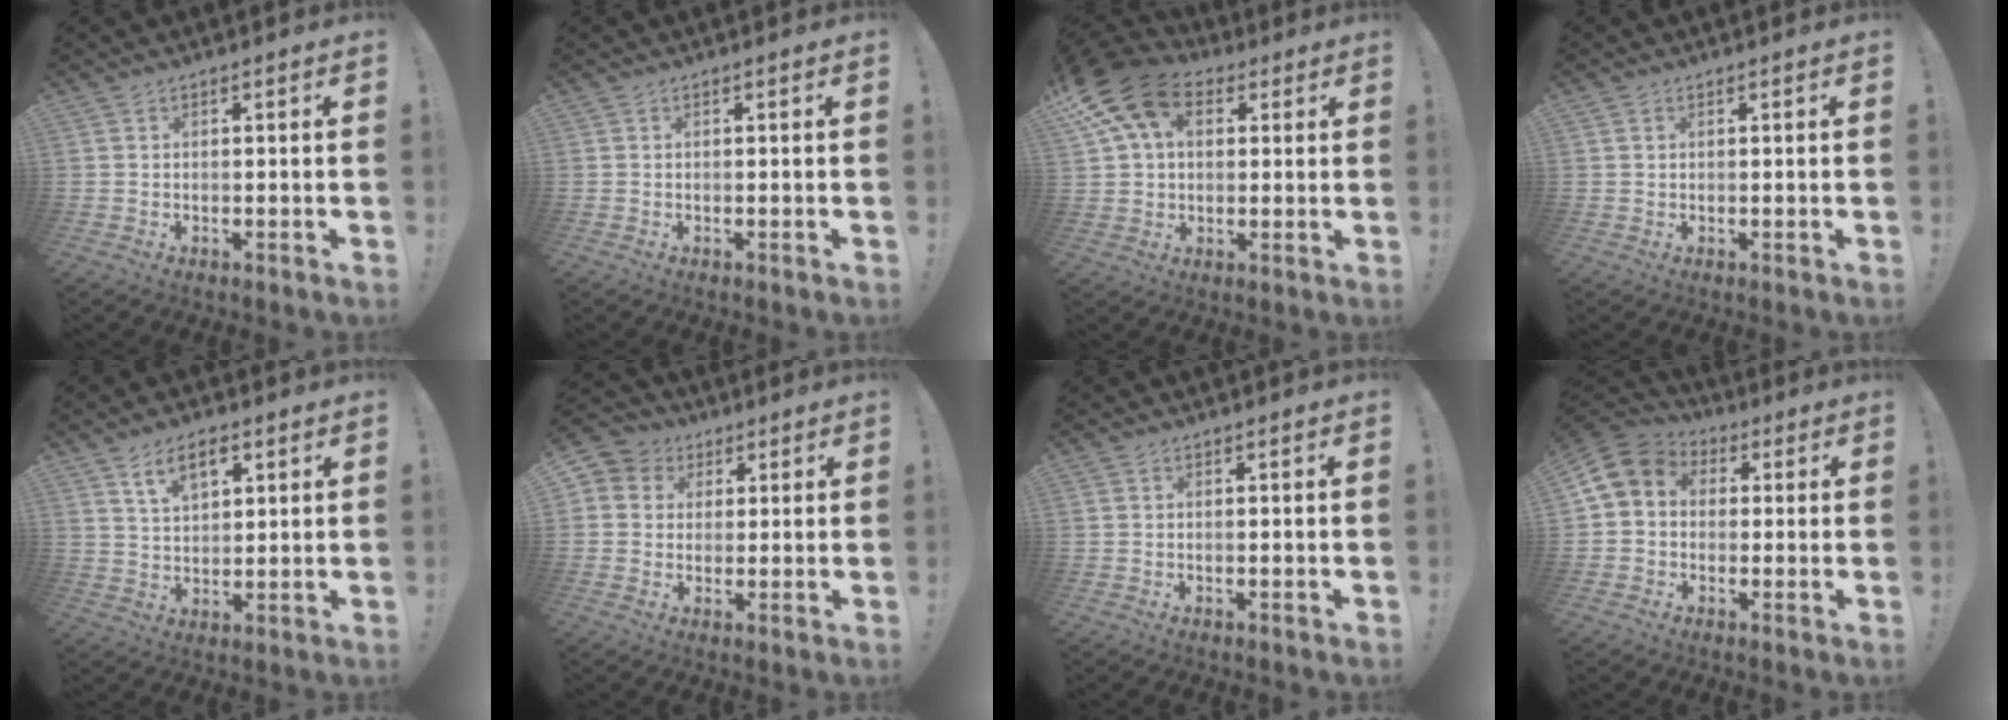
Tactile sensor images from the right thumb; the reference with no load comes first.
{"total": 0.0}
{"total": 17.0, "force": [7.0, 11.4, 10.4], "torque": [-0.186, -0.017, 0.131]}
{"total": 0.7, "force": [0.4, 0.5, 0.2], "torque": [0.004, -0.002, 0.007]}
{"total": 8.2, "force": [4.5, 4.1, 5.6], "torque": [-0.087, -0.010, 0.080]}
{"total": 6.7, "force": [1.3, 6.3, 1.8], "torque": [-0.026, 0.001, 0.030]}
{"total": 0.0}
{"total": 8.7, "force": [1.2, 7.3, 4.4], "torque": [-0.072, 0.003, 0.030]}